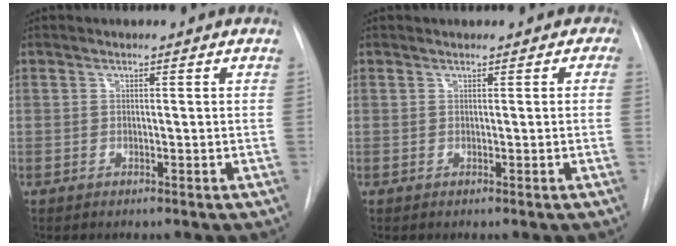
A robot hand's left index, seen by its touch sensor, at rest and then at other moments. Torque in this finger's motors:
{"motor_torque": [0.95, -1.19, -0.10, 0.00]}